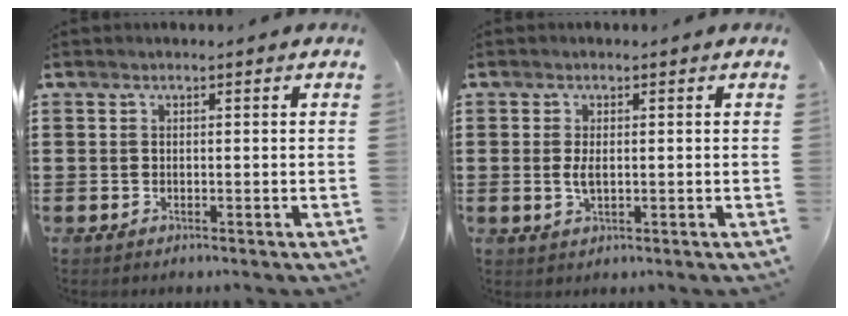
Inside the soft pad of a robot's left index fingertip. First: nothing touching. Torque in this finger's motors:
{"motor_torque": [0.52, 0.41, 0.40, 0.07]}